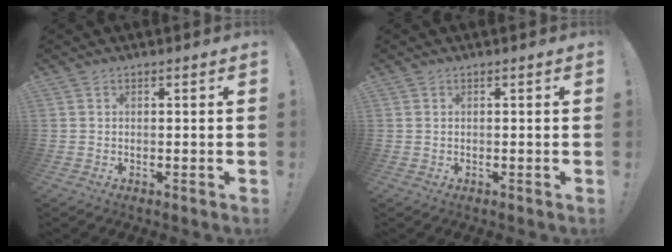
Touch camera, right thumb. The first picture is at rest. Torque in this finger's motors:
{"motor_torque": [-0.19, 0.03, -0.14, 0.07, 0.03]}